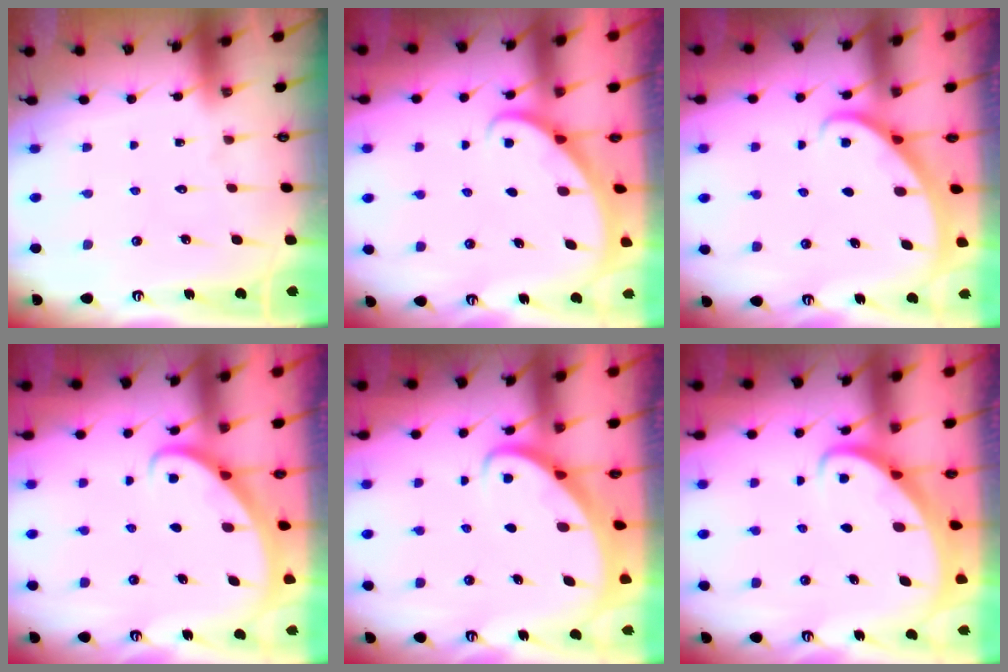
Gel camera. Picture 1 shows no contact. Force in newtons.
{"total": 2.1, "press": 2.1, "slide": 0.1}
{"total": 2.3, "press": 2.3, "slide": 0.2}
{"total": 2.8, "press": 2.8, "slide": 0.2}
{"total": 2.6, "press": 2.6, "slide": 0.3}
{"total": 2.5, "press": 2.5, "slide": 0.3}